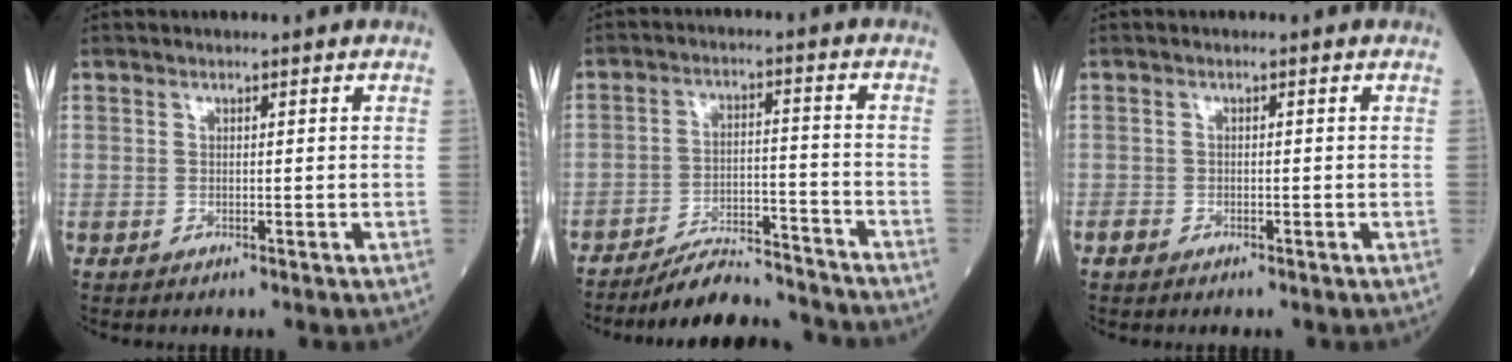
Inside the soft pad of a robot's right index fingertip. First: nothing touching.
{"total": 10.3, "force": [-10.0, 1.0, 2.3], "torque": [-0.032, 0.014, -0.165]}
{"total": 0.9, "force": [-0.7, 0.6, 0.3], "torque": [-0.007, 0.001, -0.015]}